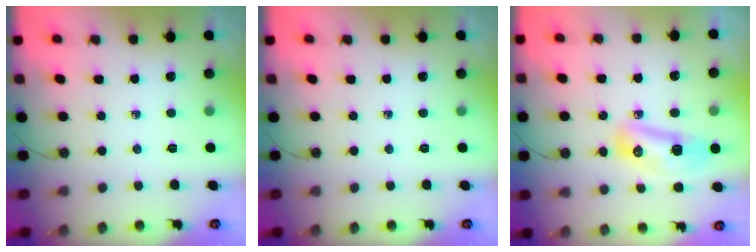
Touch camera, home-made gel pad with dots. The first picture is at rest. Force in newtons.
{"total": 0.0}
{"total": 15.6, "press": 12.0, "slide": 10.0}